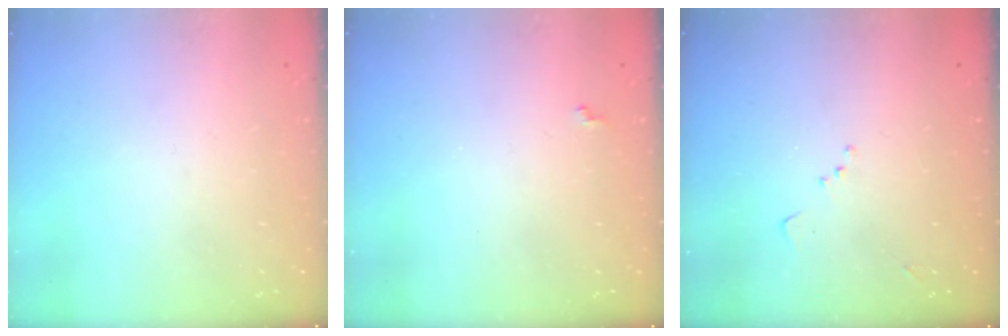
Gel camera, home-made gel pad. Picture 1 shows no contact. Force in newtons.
{"total": 3.9, "press": 3.9, "slide": 0.6}
{"total": 7.9, "press": 7.8, "slide": 0.9}